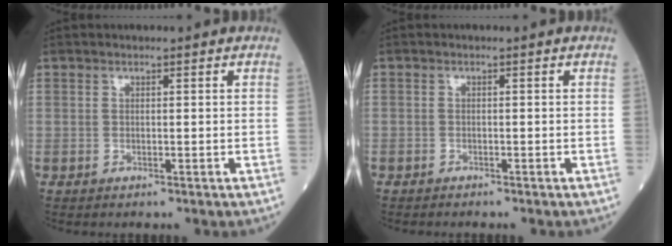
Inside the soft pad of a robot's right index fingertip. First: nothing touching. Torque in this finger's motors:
{"motor_torque": [1.24, -0.90, -0.03, -0.21]}